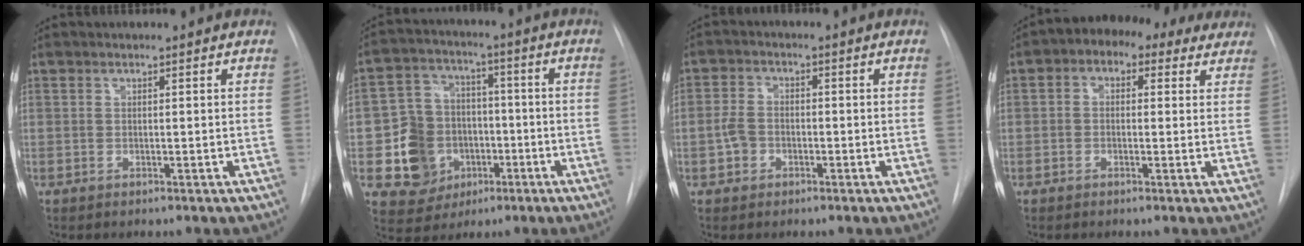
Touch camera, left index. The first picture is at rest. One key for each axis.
{"total": 11.1, "fx": -2.9, "fy": 10.2, "fz": 3.3, "tx": -0.066, "ty": 0.034, "tz": -0.037}
{"total": 3.5, "fx": -1.2, "fy": 2.8, "fz": 1.7, "tx": -0.041, "ty": 0.010, "tz": -0.022}
{"total": 8.5, "fx": 4.6, "fy": 5.3, "fz": 4.7, "tx": -0.058, "ty": 0.045, "tz": 0.053}